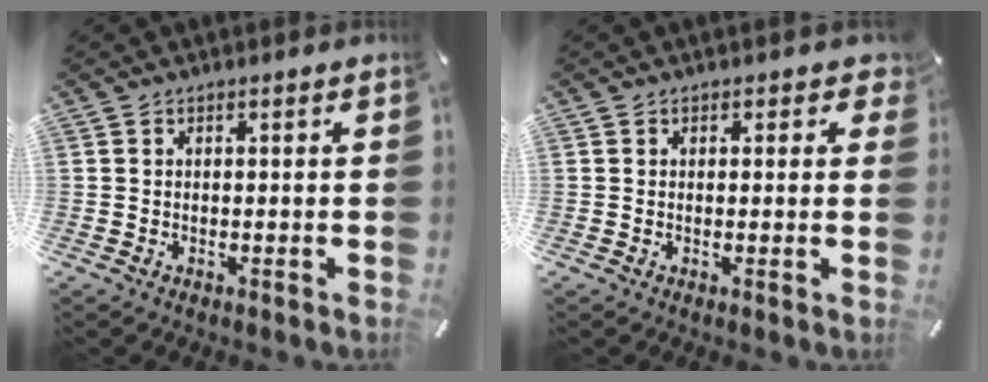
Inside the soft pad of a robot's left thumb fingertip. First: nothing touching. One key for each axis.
{"total": 1.5, "fx": 0.1, "fy": 1.3, "fz": 0.8, "tx": -0.001, "ty": 0.000, "tz": -0.003}